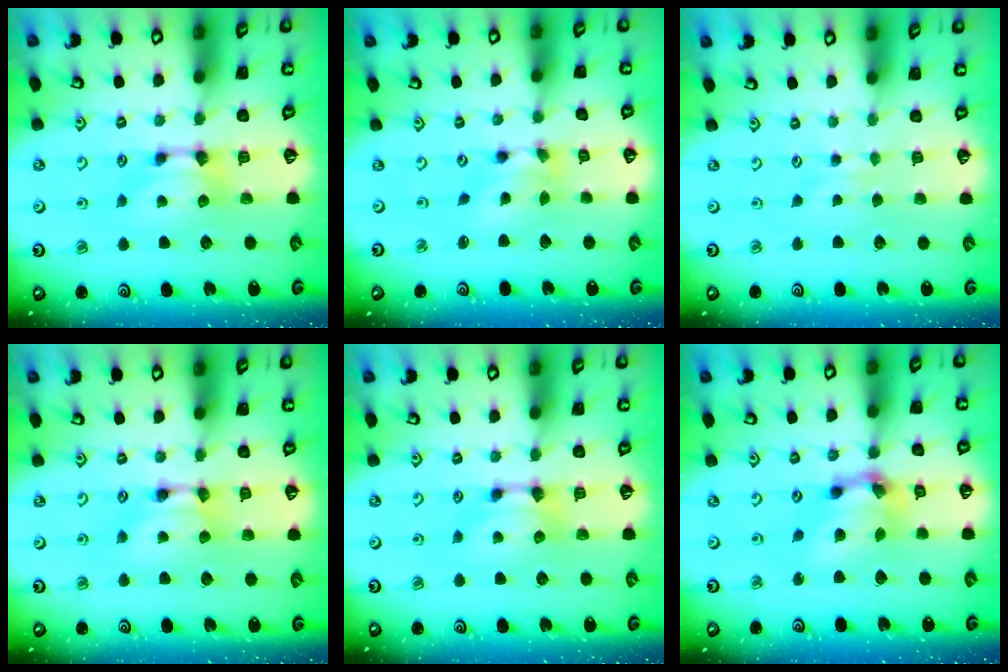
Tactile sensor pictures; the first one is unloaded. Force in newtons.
{"total": 2.6, "press": 2.1, "slide": 1.6}
{"total": 2.4, "press": 2.4, "slide": 0.2}
{"total": 1.5, "press": 1.5, "slide": 0.2}
{"total": 0.0}
{"total": 6.9, "press": 6.5, "slide": 2.2}